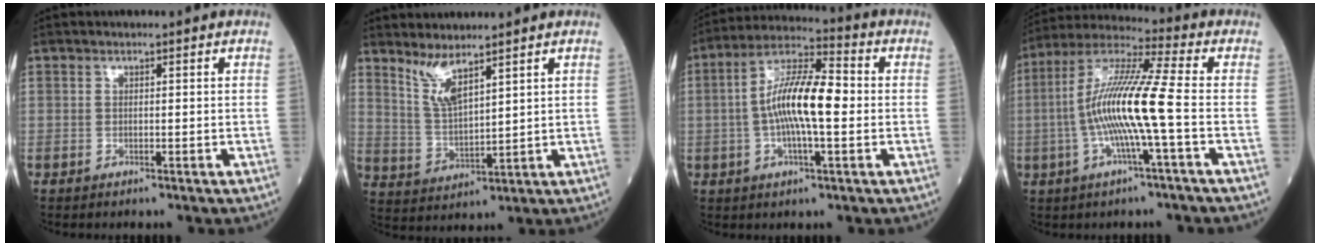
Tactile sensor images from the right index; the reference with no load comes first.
{"total": 5.5, "force": [4.2, 0.7, 3.5], "torque": [-0.077, -0.015, 0.092]}
{"total": 12.0, "force": [-0.5, 2.6, 11.7], "torque": [-0.218, 0.018, -0.016]}
{"total": 13.4, "force": [-2.0, -0.4, 13.2], "torque": [-0.261, 0.011, -0.049]}